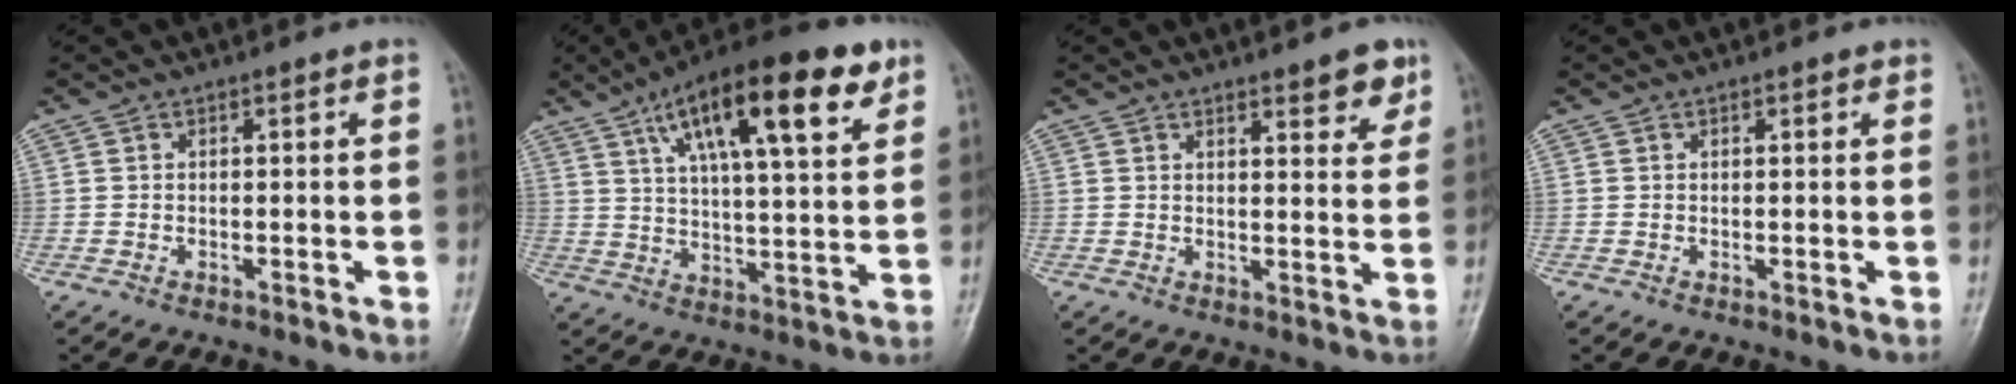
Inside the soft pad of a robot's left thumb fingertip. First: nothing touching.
{"total": 21.0, "force": [10.7, 6.4, 16.9], "torque": [-0.250, -0.017, 0.169]}
{"total": 5.8, "force": [3.9, 1.8, 3.8], "torque": [-0.032, -0.023, 0.049]}
{"total": 1.0, "force": [0.6, 0.4, 0.7], "torque": [-0.009, -0.001, 0.006]}